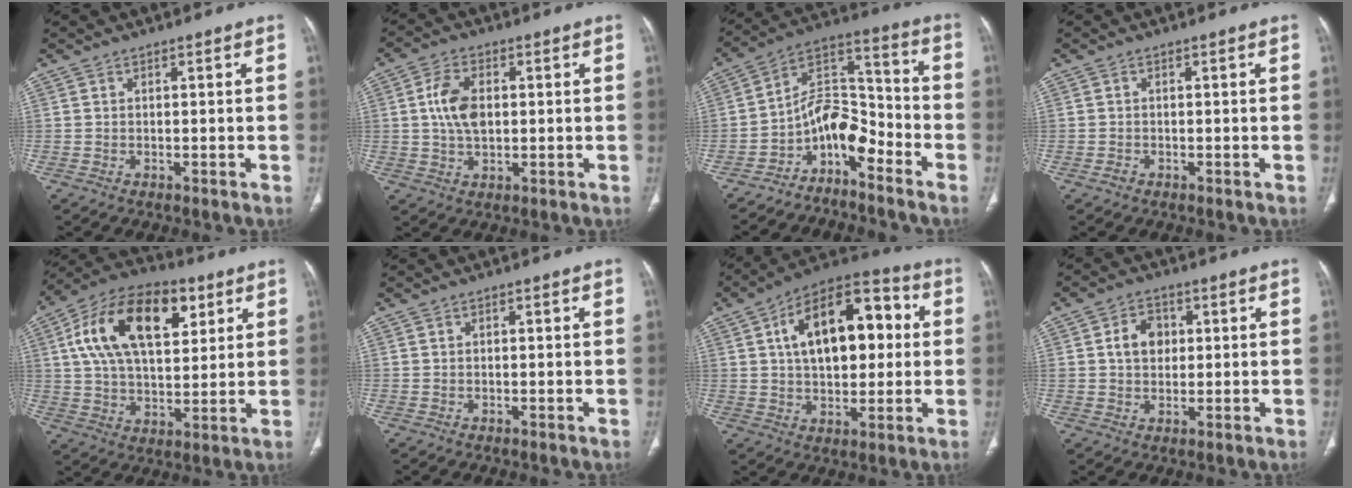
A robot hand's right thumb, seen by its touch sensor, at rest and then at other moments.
{"total": 7.4, "force": [0.9, 4.5, 5.8], "torque": [-0.110, 0.003, 0.016]}
{"total": 10.2, "force": [-6.2, 5.3, 6.1], "torque": [-0.078, 0.095, -0.120]}
{"total": 0.9, "force": [-0.5, 0.7, 0.3], "torque": [-0.006, 0.002, -0.012]}
{"total": 21.7, "force": [7.6, 11.9, 16.5], "torque": [-0.270, 0.002, 0.126]}
{"total": 0.0}
{"total": 20.3, "force": [3.9, 11.3, 16.4], "torque": [-0.222, 0.025, 0.055]}
{"total": 6.0, "force": [1.2, 4.6, 3.7], "torque": [-0.044, 0.004, 0.018]}